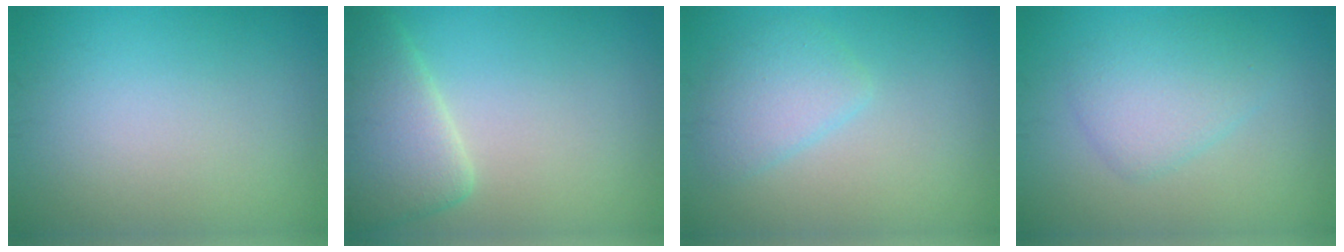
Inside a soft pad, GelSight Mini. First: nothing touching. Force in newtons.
{"total": 4.9, "press": 4.9, "slide": 0.4}
{"total": 2.7, "press": 2.7, "slide": 0.2}
{"total": 3.1, "press": 3.1, "slide": 0.2}